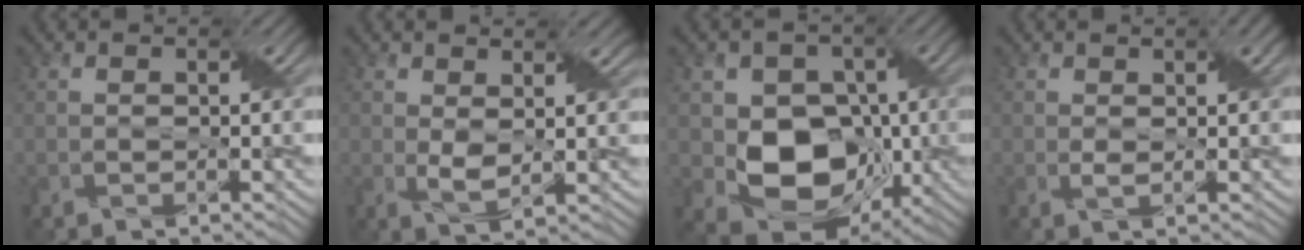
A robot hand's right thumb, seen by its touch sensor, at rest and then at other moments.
{"total": 3.3, "force": [1.1, 1.5, 2.7], "torque": [-0.064, -0.003, 0.023]}
{"total": 10.4, "force": [-1.2, 8.2, 6.2], "torque": [-0.108, -0.017, -0.027]}
{"total": 2.5, "force": [0.9, 0.5, 2.3], "torque": [-0.045, 0.004, 0.015]}